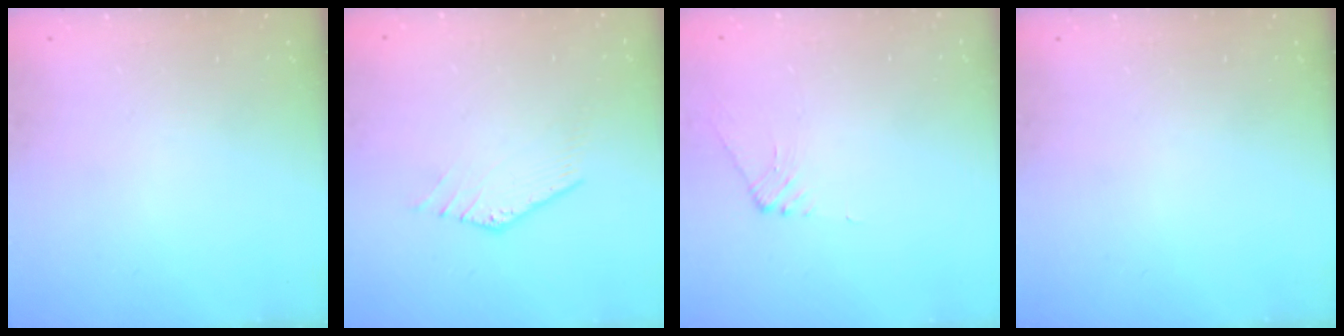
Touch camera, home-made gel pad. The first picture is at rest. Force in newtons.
{"total": 0.0}
{"total": 2.1, "press": 2.1, "slide": 0.5}
{"total": 0.0}